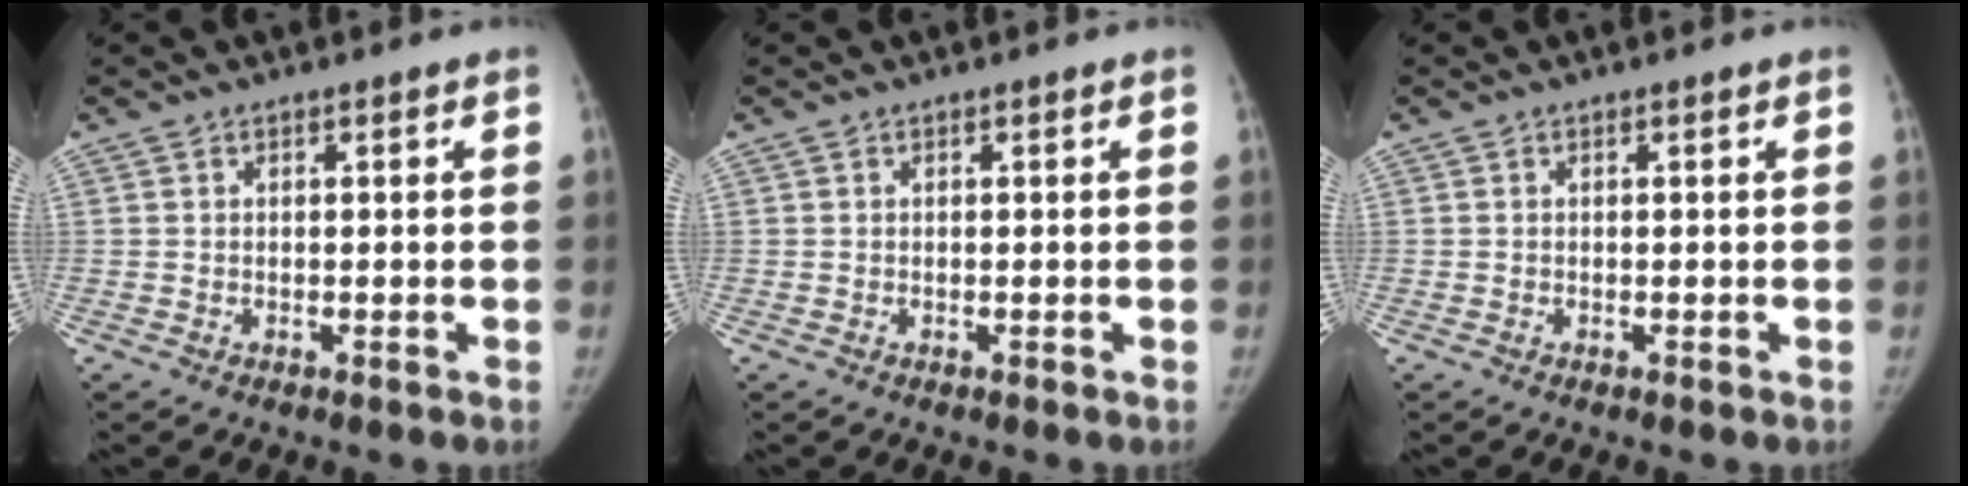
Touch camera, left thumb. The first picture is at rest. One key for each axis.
{"total": 0.0}
{"total": 0.0}